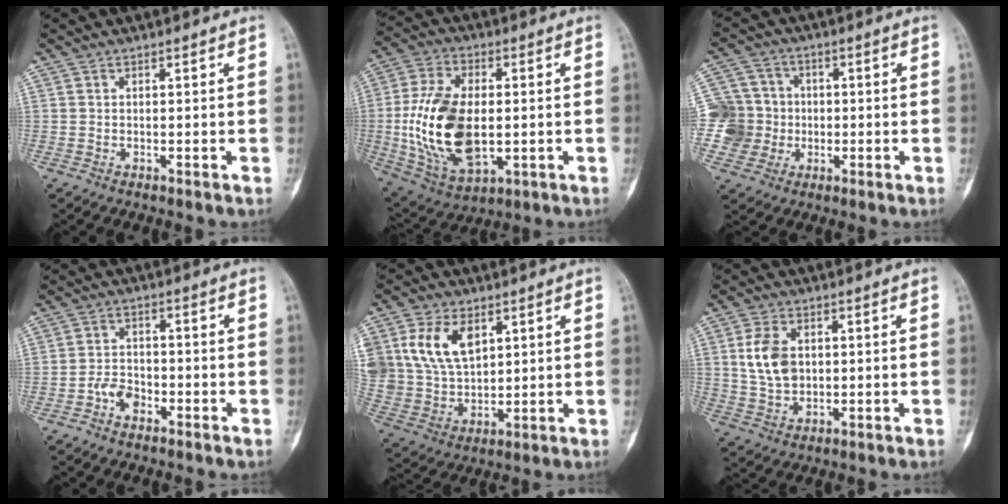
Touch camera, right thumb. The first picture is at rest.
{"total": 19.4, "force": [-0.9, 11.3, 15.8], "torque": [-0.302, -0.002, -0.002]}
{"total": 11.1, "force": [-1.2, 10.7, 2.8], "torque": [-0.032, 0.018, -0.020]}
{"total": 4.0, "force": [-2.2, 2.6, 2.1], "torque": [-0.026, 0.020, -0.044]}
{"total": 13.7, "force": [5.2, 9.1, 8.8], "torque": [-0.154, -0.013, 0.115]}
{"total": 8.1, "force": [1.4, 5.5, 5.8], "torque": [-0.102, -0.002, 0.033]}